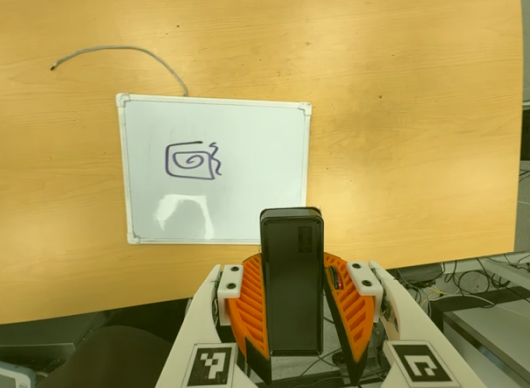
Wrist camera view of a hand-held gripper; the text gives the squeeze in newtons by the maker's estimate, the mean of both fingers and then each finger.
{"total": 6.0, "left": 4.8, "right": 7.2}